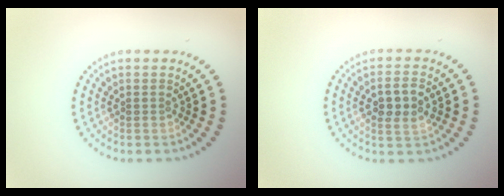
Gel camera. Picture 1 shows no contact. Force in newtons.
{"total": 2.8, "press": 2.8, "slide": 0.4}